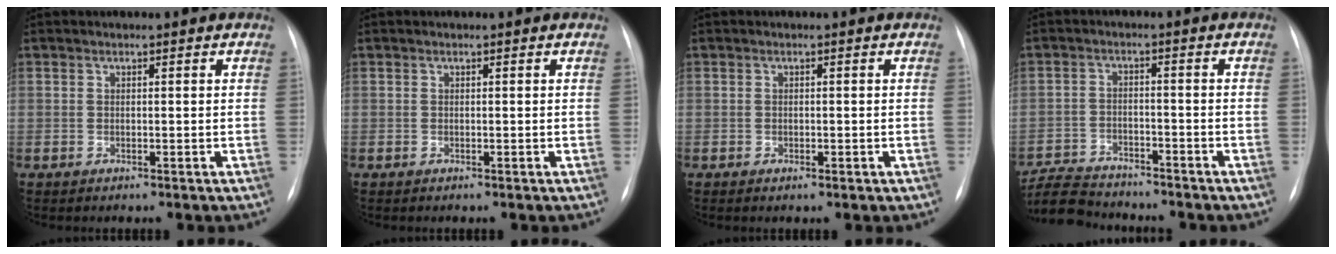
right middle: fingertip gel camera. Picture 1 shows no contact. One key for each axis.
{"total": 0.0}
{"total": 1.2, "fx": -0.6, "fy": 0.5, "fz": 0.8, "tx": -0.012, "ty": 0.001, "tz": -0.005}
{"total": 8.6, "fx": -8.3, "fy": 1.8, "fz": 1.3, "tx": -0.029, "ty": 0.000, "tz": -0.141}